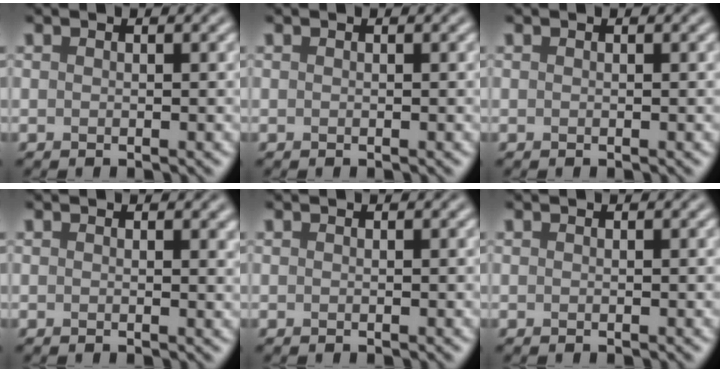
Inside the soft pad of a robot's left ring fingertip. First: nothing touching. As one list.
[{"total": 0.0}, {"total": 0.0}, {"total": 0.7, "force": [0.4, 0.2, 0.5], "torque": [-0.003, -0.002, 0.006]}, {"total": 0.0}, {"total": 0.0}]